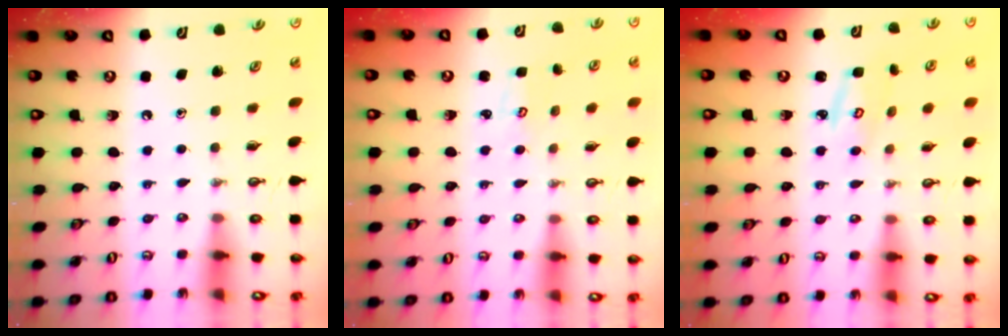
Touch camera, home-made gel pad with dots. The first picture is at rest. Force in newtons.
{"total": 2.0, "press": 1.9, "slide": 0.2}
{"total": 3.3, "press": 3.2, "slide": 0.3}